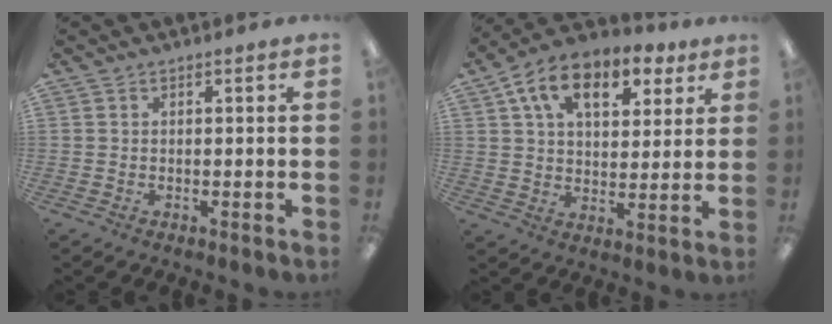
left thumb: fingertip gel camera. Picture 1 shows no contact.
{"total": 13.1, "force": [7.1, 7.5, 8.1], "torque": [-0.126, -0.021, 0.124]}